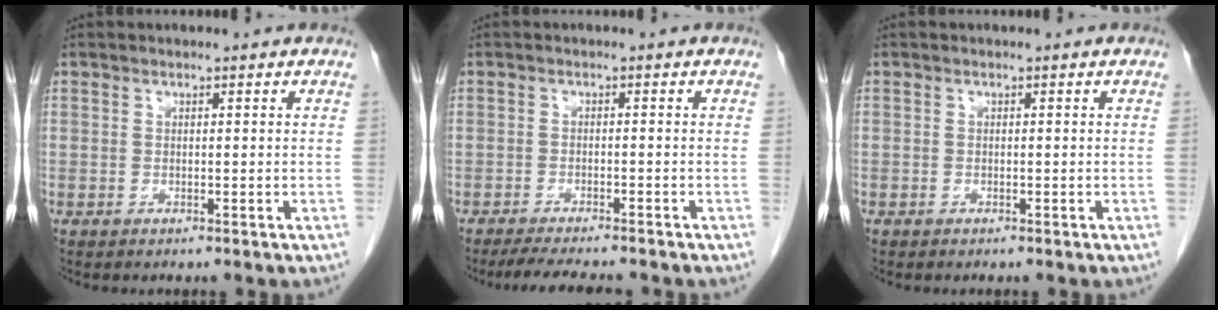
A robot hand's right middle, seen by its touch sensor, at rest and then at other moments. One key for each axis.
{"total": 7.5, "fx": -6.6, "fy": 0.8, "fz": 3.5, "tx": -0.053, "ty": -0.017, "tz": -0.099}
{"total": 0.0}